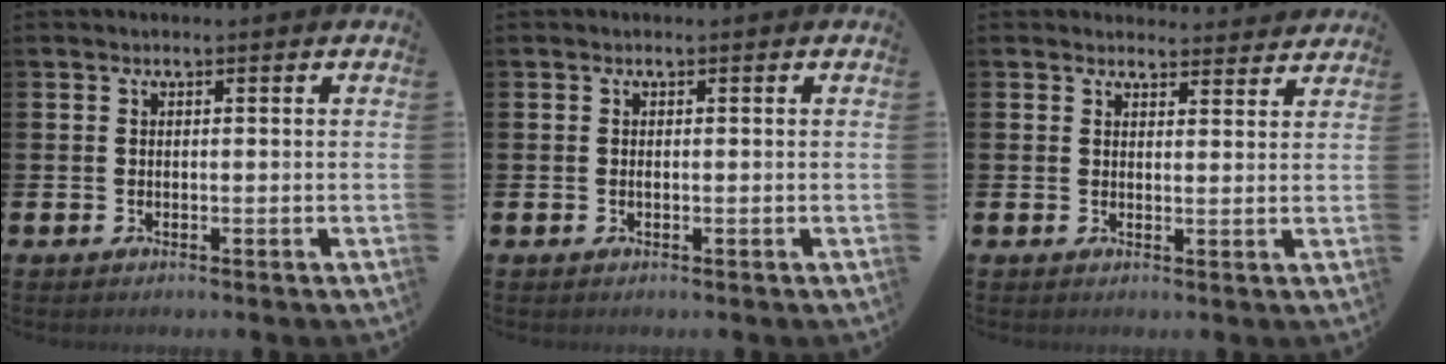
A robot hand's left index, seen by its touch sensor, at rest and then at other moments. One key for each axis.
{"total": 0.0}
{"total": 2.9, "fx": 2.8, "fy": 0.6, "fz": -0.1, "tx": 0.004, "ty": -0.017, "tz": 0.050}